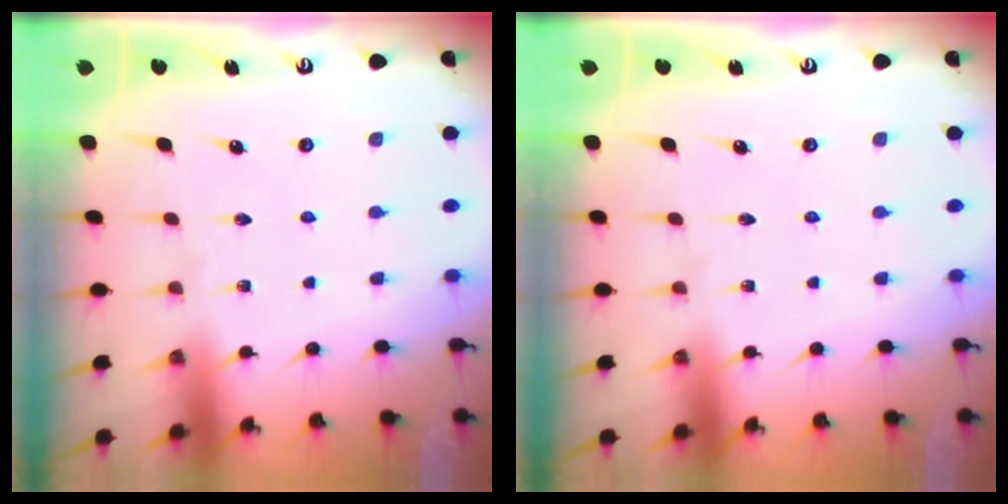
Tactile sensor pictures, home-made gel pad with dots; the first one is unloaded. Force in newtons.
{"total": 0.0}